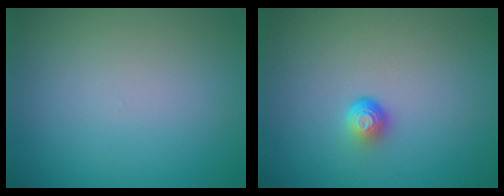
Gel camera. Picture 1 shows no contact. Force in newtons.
{"total": 1.7, "press": 1.0, "slide": 1.4}